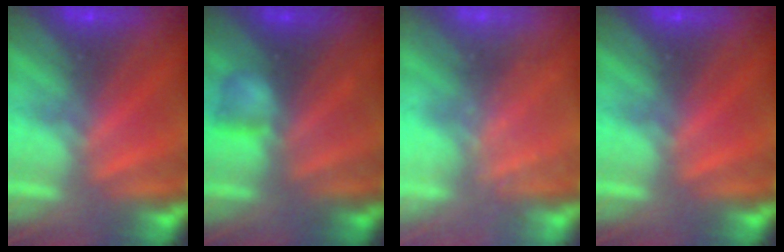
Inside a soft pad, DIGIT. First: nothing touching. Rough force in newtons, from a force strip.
{"total": 2.1}
{"total": 2.4}
{"total": 0.0}